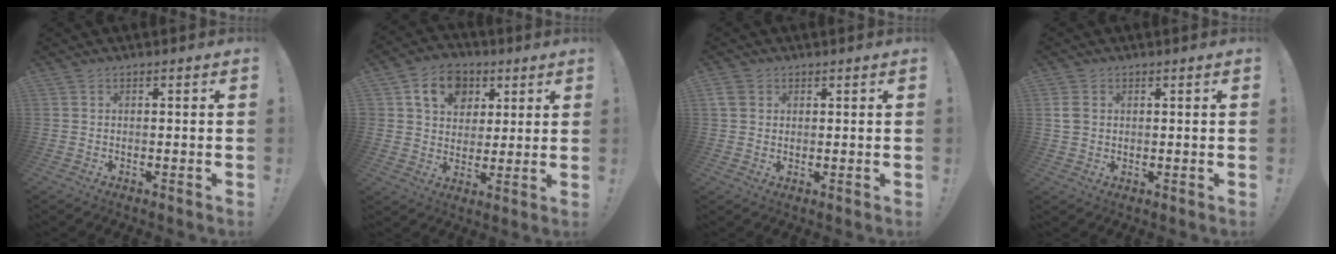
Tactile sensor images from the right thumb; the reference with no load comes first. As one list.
[{"total": 12.3, "force": [5.2, 9.7, 5.7], "torque": [-0.084, -0.014, 0.100]}, {"total": 4.0, "force": [1.8, 3.1, 1.7], "torque": [-0.025, -0.002, 0.036]}, {"total": 3.9, "force": [0.9, 2.9, 2.4], "torque": [-0.043, 0.000, 0.017]}]